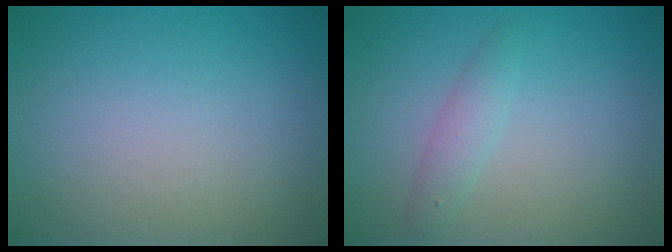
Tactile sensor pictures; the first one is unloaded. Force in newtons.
{"total": 1.6, "press": 1.6, "slide": 0.1}